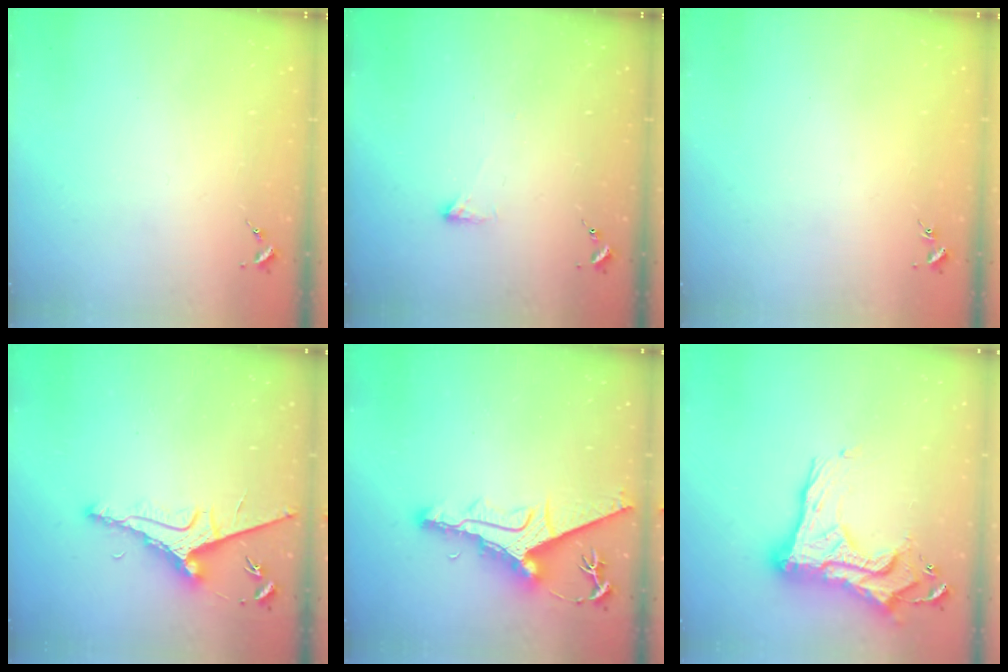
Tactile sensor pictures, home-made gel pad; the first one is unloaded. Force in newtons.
{"total": 2.7, "press": 2.6, "slide": 0.5}
{"total": 0.9, "press": 0.9, "slide": 0.2}
{"total": 7.9, "press": 7.9, "slide": 0.9}
{"total": 12.9, "press": 12.9, "slide": 1.4}
{"total": 24.9, "press": 24.8, "slide": 1.8}